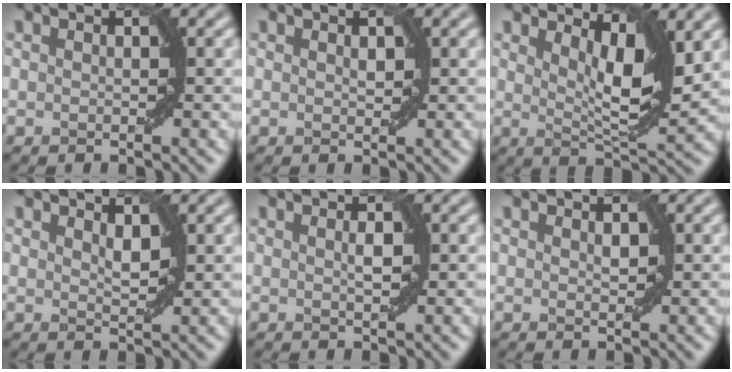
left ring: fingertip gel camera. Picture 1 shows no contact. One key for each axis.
{"total": 0.7, "fx": 0.3, "fy": 0.4, "fz": 0.5, "tx": -0.006, "ty": 0.000, "tz": 0.007}
{"total": 5.6, "fx": 2.7, "fy": 1.5, "fz": 4.7, "tx": -0.070, "ty": -0.010, "tz": 0.049}
{"total": 1.3, "fx": 0.9, "fy": 0.5, "fz": 0.9, "tx": -0.015, "ty": -0.003, "tz": 0.019}
{"total": 0.9, "fx": 0.3, "fy": 0.2, "fz": 0.9, "tx": -0.015, "ty": 0.003, "tz": 0.005}
{"total": 0.7, "fx": 0.4, "fy": 0.4, "fz": 0.5, "tx": -0.007, "ty": 0.000, "tz": 0.009}